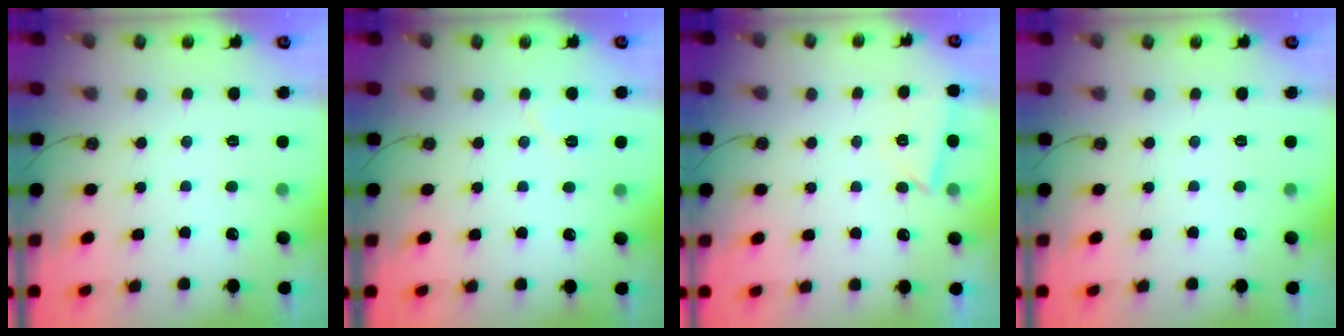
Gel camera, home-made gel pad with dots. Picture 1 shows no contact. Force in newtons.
{"total": 5.9, "press": 5.2, "slide": 2.8}
{"total": 3.4, "press": 3.3, "slide": 0.8}
{"total": 0.0}